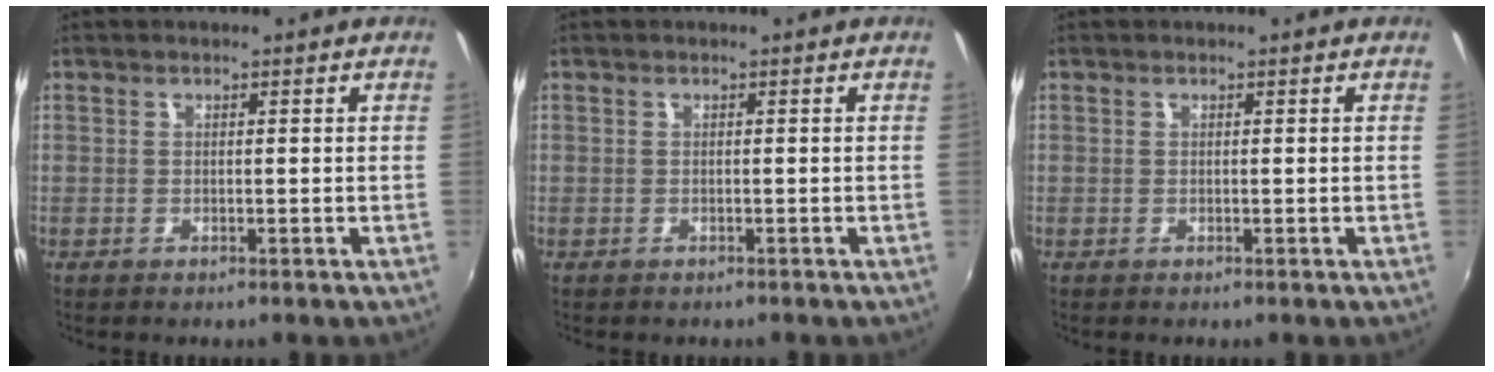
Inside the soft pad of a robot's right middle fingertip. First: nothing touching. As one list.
[{"total": 0.7, "force": [-0.5, 0.5, 0.0], "torque": [-0.002, -0.001, -0.007]}, {"total": 0.0}]